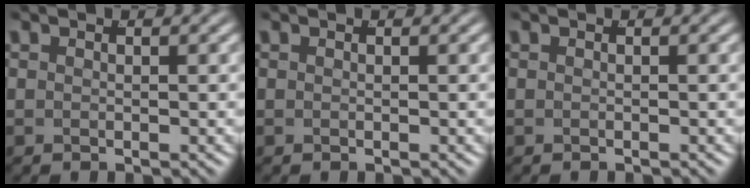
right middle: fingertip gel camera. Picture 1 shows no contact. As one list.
[{"total": 0.0}, {"total": 0.0}]